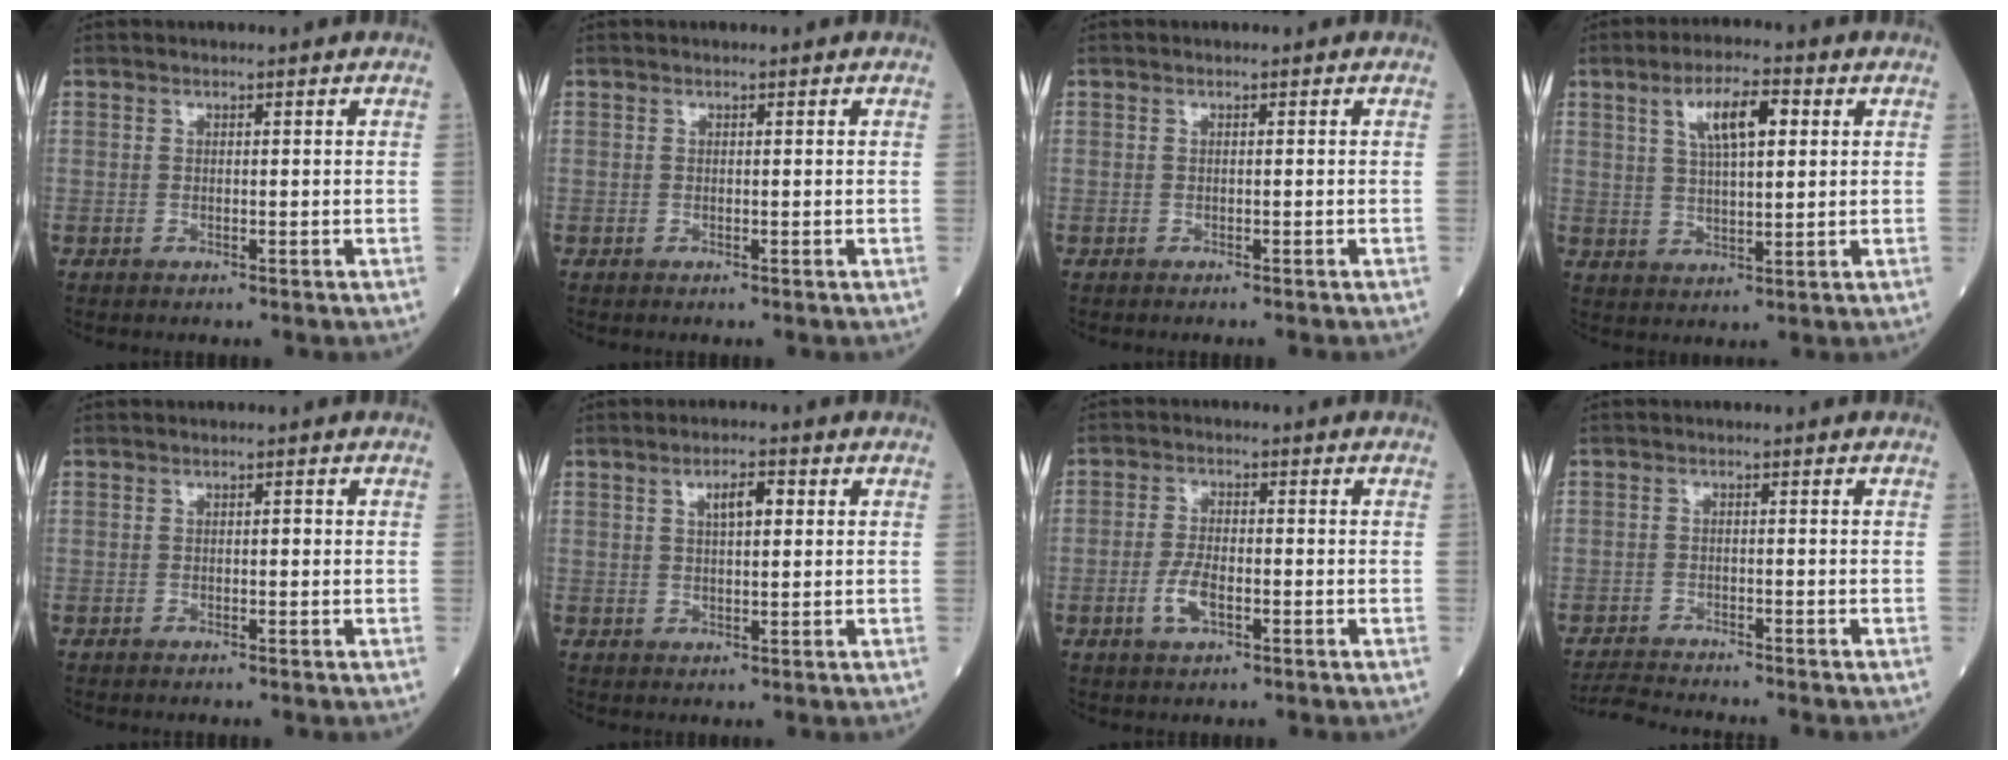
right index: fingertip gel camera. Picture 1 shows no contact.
{"total": 0.0}
{"total": 1.1, "force": [-1.0, -0.1, 0.4], "torque": [-0.001, 0.002, -0.013]}
{"total": 7.8, "force": [2.9, 2.2, 6.9], "torque": [-0.123, 0.012, 0.052]}
{"total": 0.5, "force": [0.0, 0.2, 0.5], "torque": [-0.007, 0.003, 0.000]}
{"total": 3.7, "force": [1.2, 1.1, 3.3], "torque": [-0.056, 0.005, 0.021]}
{"total": 4.3, "force": [-1.7, 1.5, 3.7], "torque": [-0.081, -0.002, -0.032]}
{"total": 6.0, "force": [-6.0, -0.6, 0.6], "torque": [-0.006, -0.019, -0.108]}